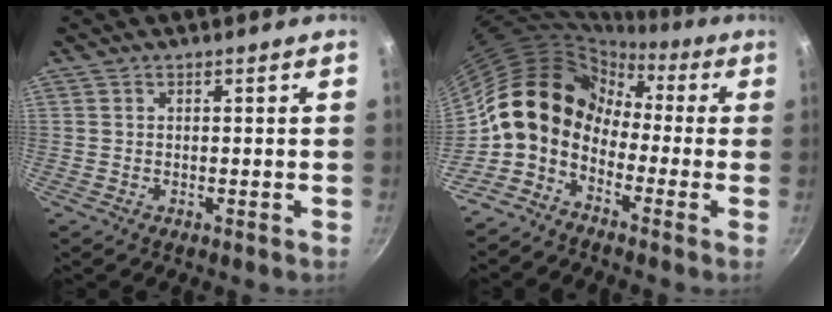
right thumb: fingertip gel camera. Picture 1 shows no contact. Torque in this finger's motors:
{"motor_torque": [1.78, 3.24, 1.43, -1.34, 0.55]}